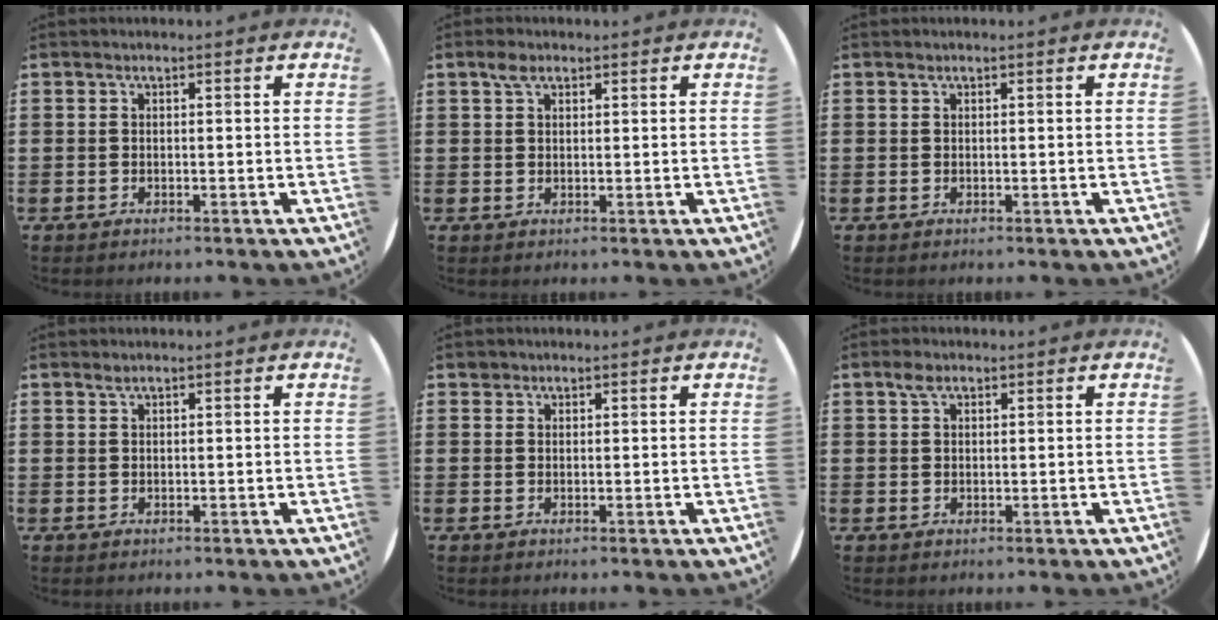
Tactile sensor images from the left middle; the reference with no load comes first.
{"total": 2.0, "force": [1.4, 1.1, 1.0], "torque": [-0.013, 0.004, 0.023]}
{"total": 0.0}
{"total": 0.6, "force": [0.6, 0.0, 0.3], "torque": [-0.005, 0.000, 0.011]}
{"total": 0.9, "force": [0.7, 0.4, 0.0], "torque": [0.007, 0.000, 0.013]}
{"total": 1.7, "force": [1.1, 0.9, 0.8], "torque": [-0.011, 0.003, 0.019]}